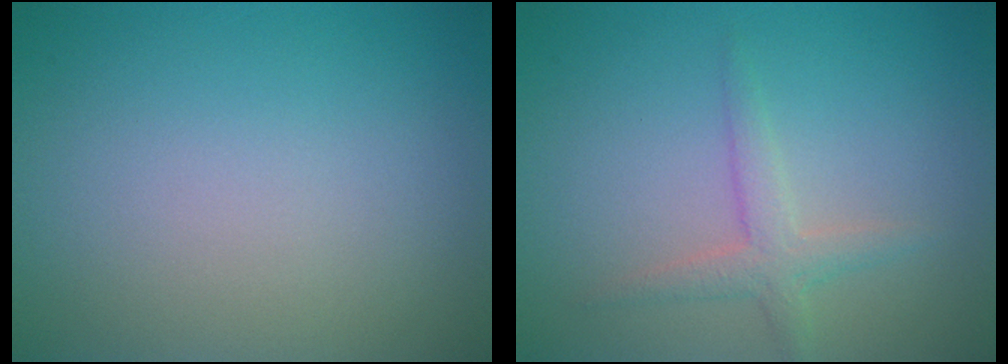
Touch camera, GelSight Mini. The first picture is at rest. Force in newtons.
{"total": 2.2, "press": 2.2, "slide": 0.1}